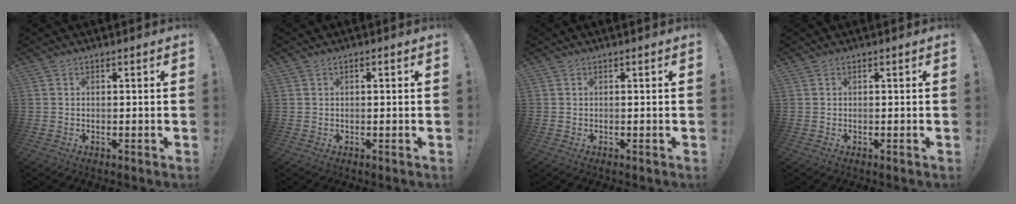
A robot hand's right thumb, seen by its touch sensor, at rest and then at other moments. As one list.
[{"total": 0.5, "force": [-0.3, 0.4, 0.2], "torque": [-0.002, 0.004, -0.006]}, {"total": 0.0}, {"total": 0.0}]